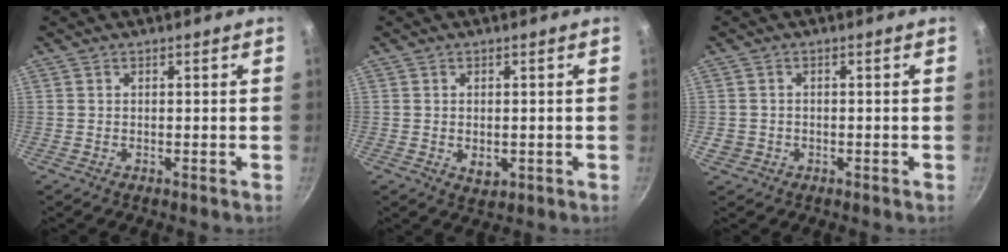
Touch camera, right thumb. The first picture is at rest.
{"total": 3.2, "force": [-0.4, 2.2, 2.3], "torque": [-0.034, -0.006, -0.002]}
{"total": 2.3, "force": [-0.6, 2.1, 0.8], "torque": [-0.015, 0.007, -0.003]}